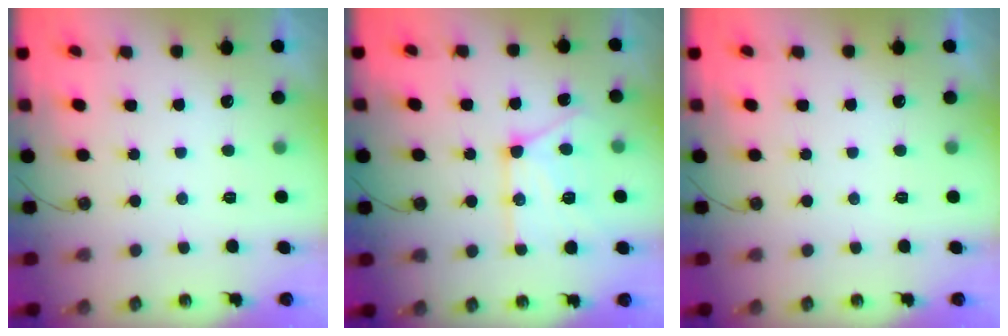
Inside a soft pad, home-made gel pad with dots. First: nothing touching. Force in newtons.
{"total": 14.4, "press": 14.4, "slide": 0.7}
{"total": 0.0}